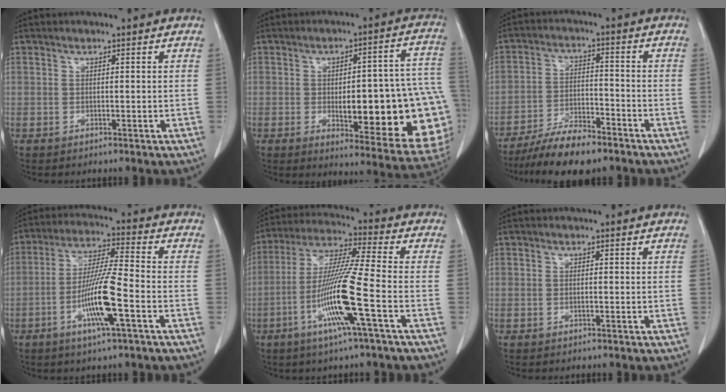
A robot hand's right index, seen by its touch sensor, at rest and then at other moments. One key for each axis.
{"total": 23.1, "fx": -3.7, "fy": 5.7, "fz": 22.0, "tx": -0.196, "ty": 0.023, "tz": -0.021}
{"total": 9.7, "fx": -7.9, "fy": 2.3, "fz": 5.1, "tx": -0.088, "ty": -0.014, "tz": -0.140}
{"total": 10.7, "fx": -3.7, "fy": 0.2, "fz": 10.0, "tx": -0.194, "ty": -0.006, "tz": -0.070}
{"total": 13.1, "fx": -4.4, "fy": -1.2, "fz": 12.2, "tx": -0.242, "ty": -0.010, "tz": -0.089}
{"total": 0.0}